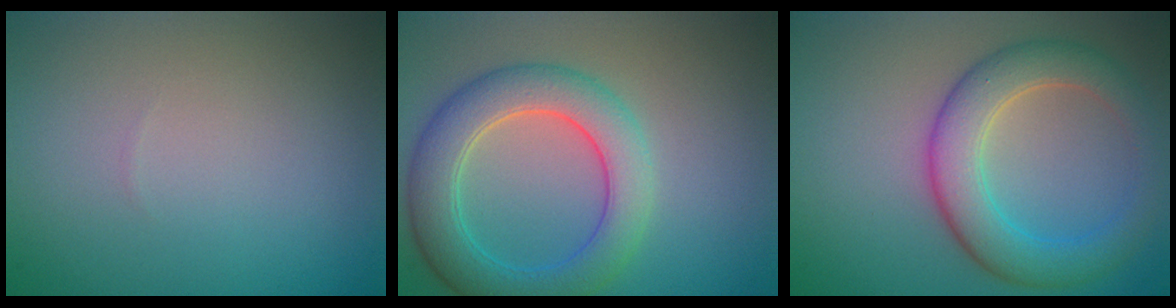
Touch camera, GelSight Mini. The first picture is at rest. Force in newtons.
{"total": 6.2, "press": 6.2, "slide": 0.2}
{"total": 5.6, "press": 5.6, "slide": 0.3}